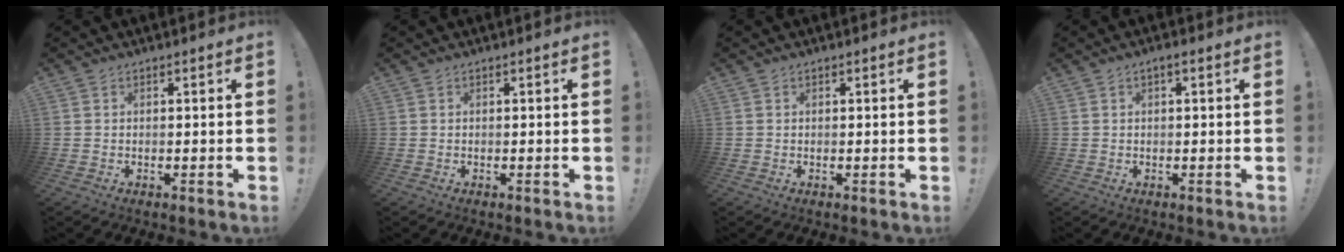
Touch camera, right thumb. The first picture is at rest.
{"total": 0.0}
{"total": 0.0}
{"total": 1.2, "force": [-0.1, 0.6, 1.0], "torque": [-0.025, 0.007, -0.002]}